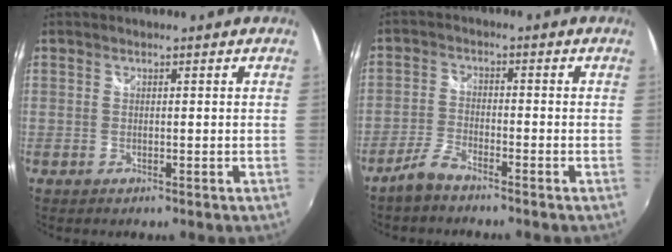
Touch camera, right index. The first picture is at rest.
{"total": 4.2, "force": [-3.5, 0.6, 2.2], "torque": [-0.060, 0.003, -0.073]}